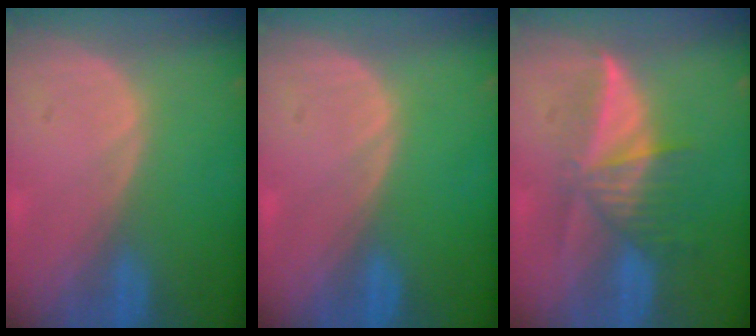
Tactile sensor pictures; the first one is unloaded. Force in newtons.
{"total": 0.0}
{"total": 6.1, "press": 6.0, "slide": 1.2}